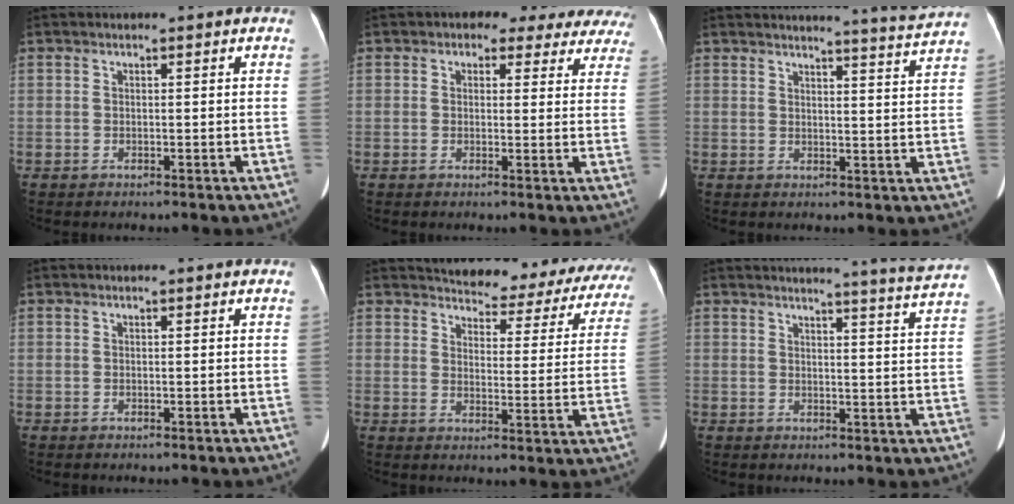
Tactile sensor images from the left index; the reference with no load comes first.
{"total": 13.2, "force": [11.1, 5.8, 4.2], "torque": [-0.019, 0.014, 0.100]}
{"total": 7.3, "force": [6.9, -2.1, 1.1], "torque": [-0.030, -0.042, 0.078]}
{"total": 0.0}
{"total": 20.4, "force": [18.9, 5.3, 5.4], "torque": [-0.042, -0.056, 0.200]}
{"total": 9.9, "force": [9.3, -2.4, 2.4], "torque": [-0.036, -0.060, 0.095]}